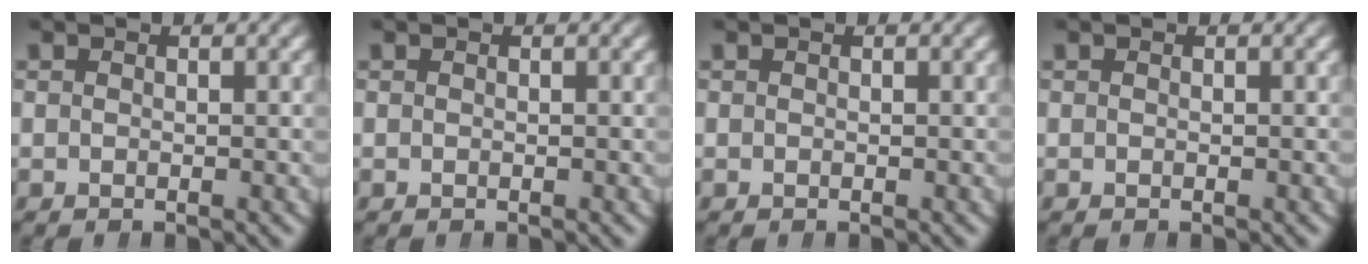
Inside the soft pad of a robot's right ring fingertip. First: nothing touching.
{"total": 0.0}
{"total": 0.0}
{"total": 0.0}